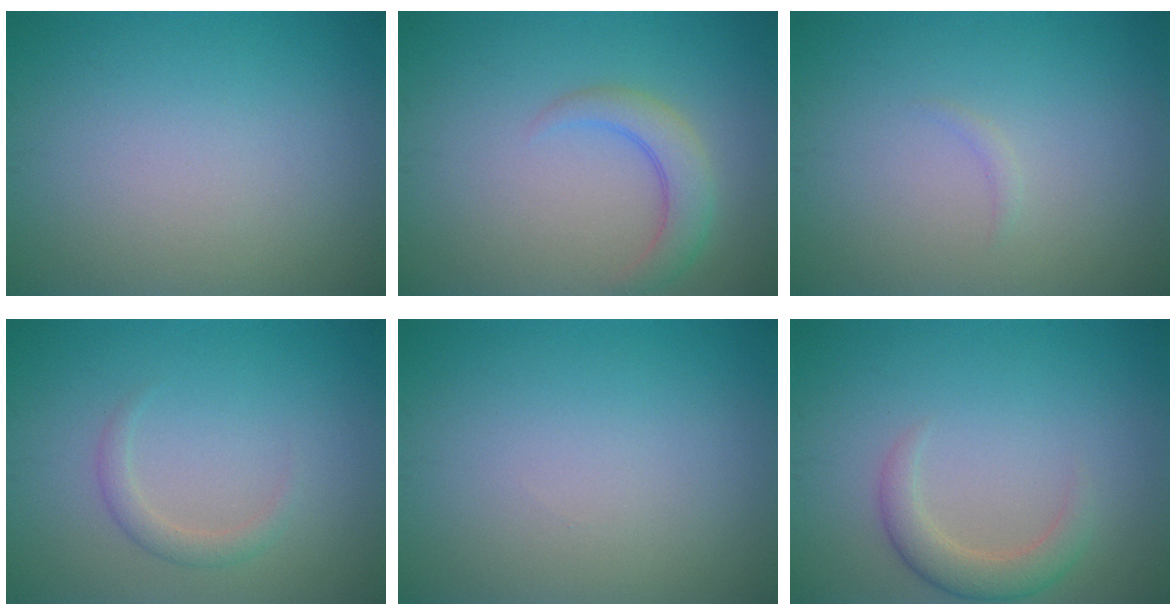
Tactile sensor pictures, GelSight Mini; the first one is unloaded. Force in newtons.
{"total": 3.0, "press": 3.0, "slide": 0.3}
{"total": 0.5, "press": 0.5, "slide": 0.1}
{"total": 1.6, "press": 1.6, "slide": 0.1}
{"total": 0.0}
{"total": 2.7, "press": 2.7, "slide": 0.2}